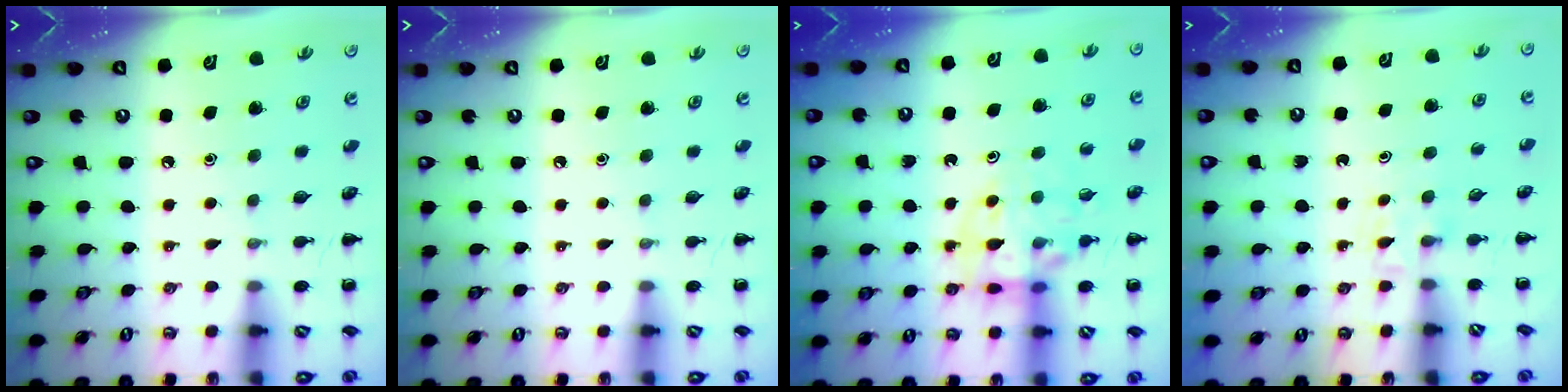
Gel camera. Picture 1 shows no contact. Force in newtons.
{"total": 0.0}
{"total": 12.3, "press": 12.0, "slide": 2.9}
{"total": 2.2, "press": 2.0, "slide": 0.9}